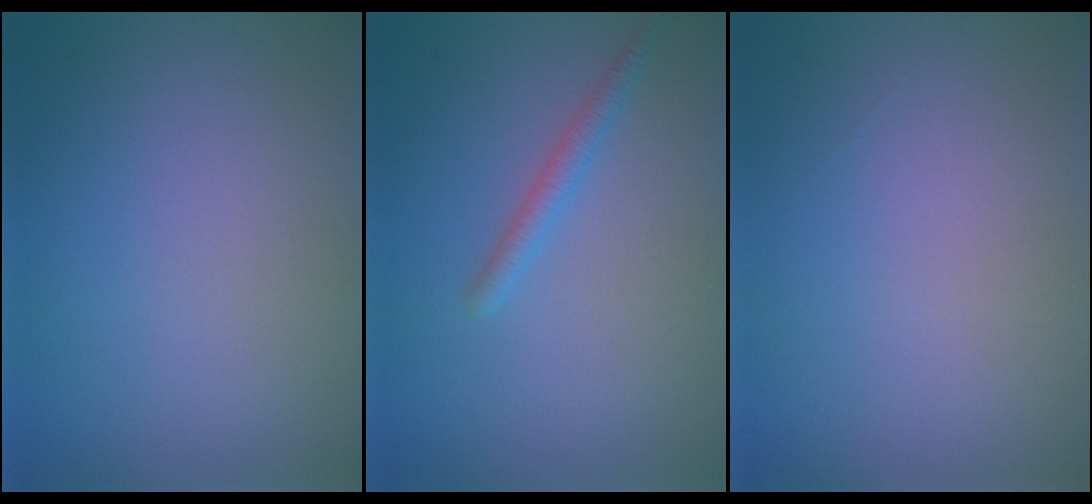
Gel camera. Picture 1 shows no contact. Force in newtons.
{"total": 1.5, "press": 1.5, "slide": 0.0}
{"total": 0.0}